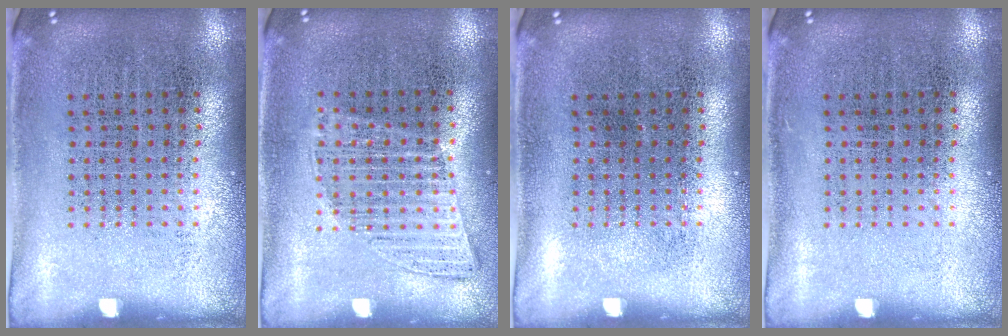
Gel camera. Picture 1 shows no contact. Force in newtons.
{"total": 1.0, "press": 1.0, "slide": 0.3}
{"total": 0.0}
{"total": 0.0}